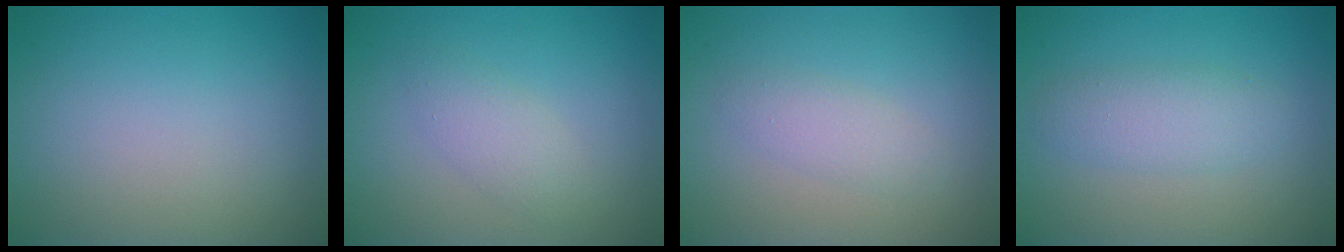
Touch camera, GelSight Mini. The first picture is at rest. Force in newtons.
{"total": 2.0, "press": 2.0, "slide": 0.0}
{"total": 1.9, "press": 1.9, "slide": 0.1}
{"total": 2.7, "press": 2.7, "slide": 0.1}